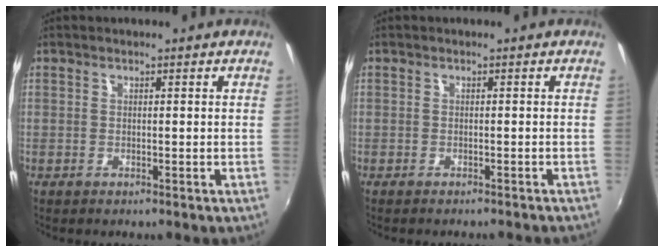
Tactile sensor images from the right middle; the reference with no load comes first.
{"total": 3.0, "force": [-2.7, 0.5, 1.1], "torque": [-0.026, -0.012, -0.036]}